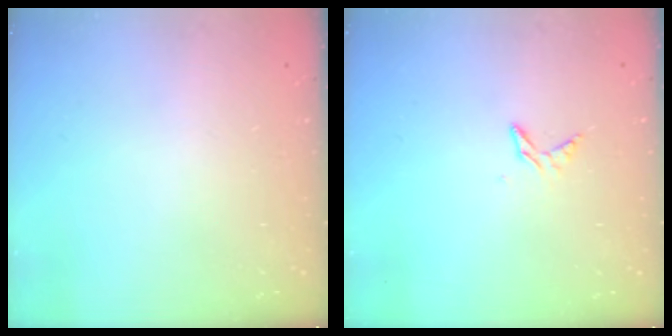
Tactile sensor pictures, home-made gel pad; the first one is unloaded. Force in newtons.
{"total": 5.0, "press": 5.0, "slide": 0.5}